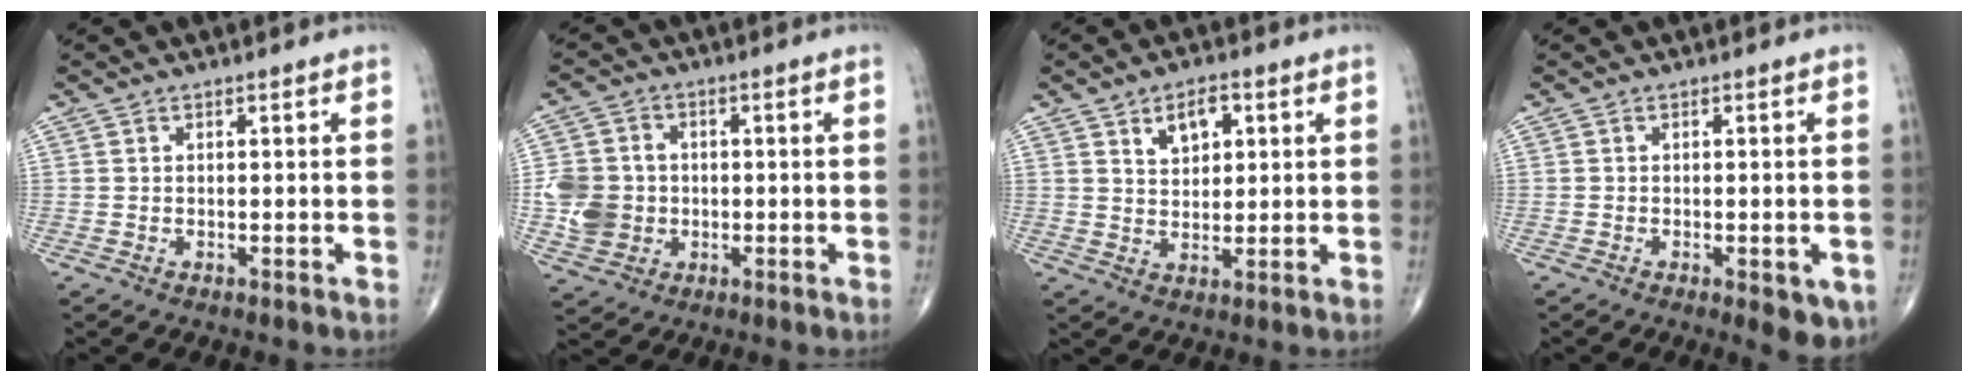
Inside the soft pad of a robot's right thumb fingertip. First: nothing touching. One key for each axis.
{"total": 8.9, "fx": -0.9, "fy": 7.8, "fz": 4.1, "tx": -0.061, "ty": 0.006, "tz": -0.016}
{"total": 5.9, "fx": 2.6, "fy": 3.6, "fz": 4.0, "tx": -0.045, "ty": -0.012, "tz": 0.043}
{"total": 5.6, "fx": -2.0, "fy": 2.1, "fz": 4.8, "tx": -0.049, "ty": -0.004, "tz": -0.019}